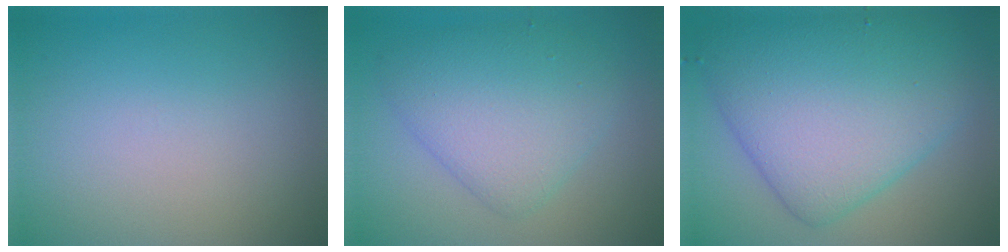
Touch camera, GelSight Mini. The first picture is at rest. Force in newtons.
{"total": 5.4, "press": 5.4, "slide": 0.2}
{"total": 10.4, "press": 10.4, "slide": 0.0}